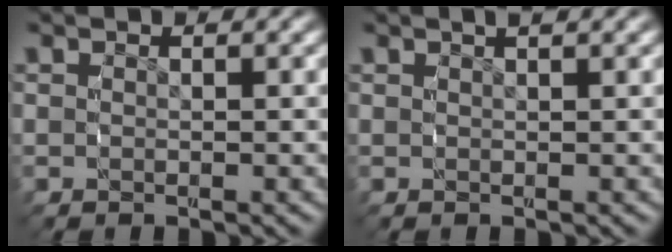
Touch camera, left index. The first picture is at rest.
{"total": 1.4, "force": [1.1, 0.0, 0.9], "torque": [-0.007, 0.008, 0.016]}